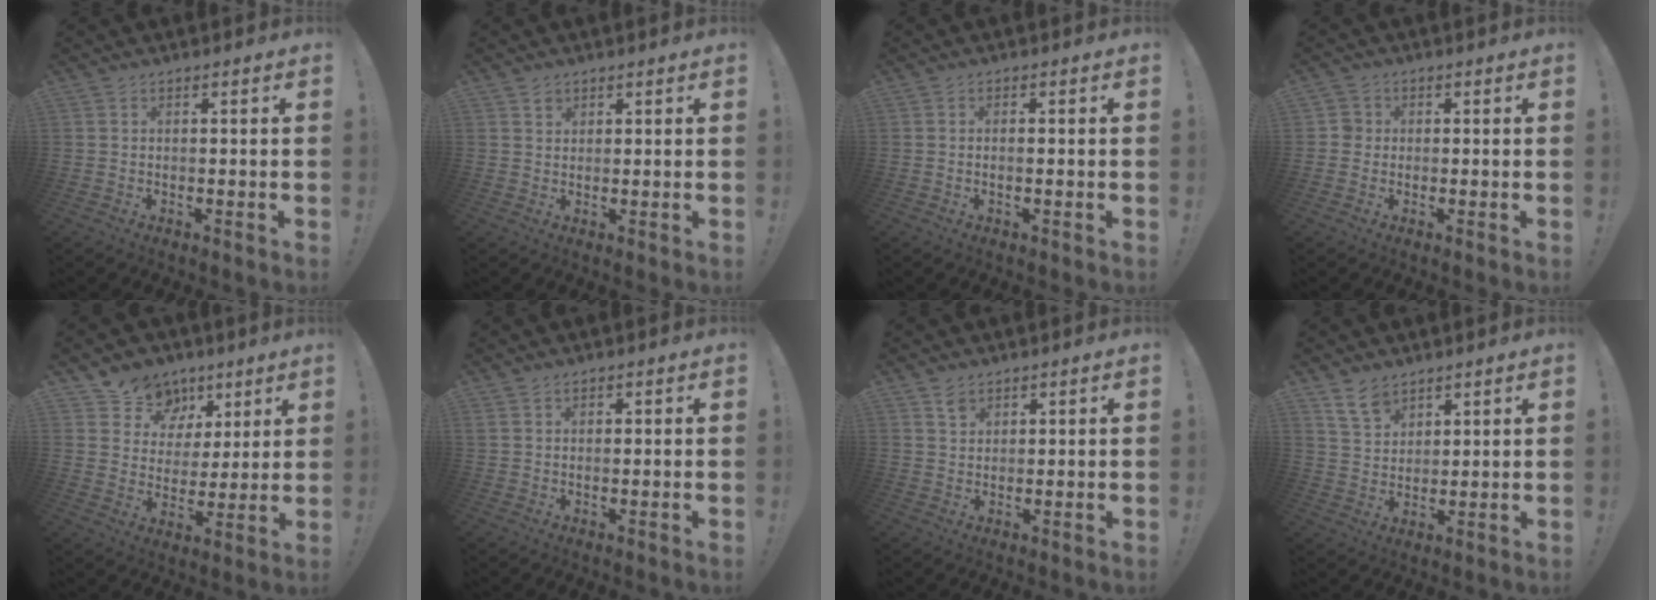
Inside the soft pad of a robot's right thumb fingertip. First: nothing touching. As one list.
[{"total": 1.6, "force": [1.3, 1.0, 0.3], "torque": [0.006, -0.008, 0.021]}, {"total": 0.9, "force": [-0.2, 0.1, 0.9], "torque": [-0.010, -0.003, -0.004]}, {"total": 2.7, "force": [-0.2, 2.5, 0.7], "torque": [-0.007, 0.008, -0.004]}, {"total": 11.1, "force": [6.5, 8.8, 2.1], "torque": [-0.033, -0.042, 0.132]}, {"total": 1.5, "force": [1.2, 0.9, 0.5], "torque": [-0.002, -0.001, 0.020]}, {"total": 2.6, "force": [2.0, 1.5, 0.7], "torque": [0.003, -0.016, 0.033]}, {"total": 7.6, "force": [5.8, 4.1, 2.7], "torque": [-0.047, -0.033, 0.111]}]